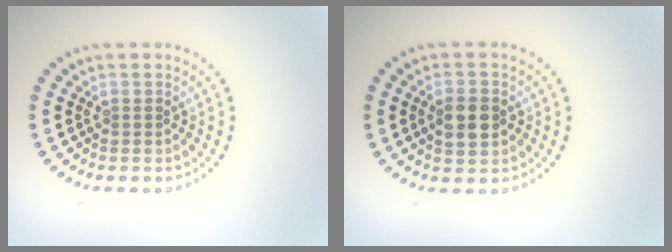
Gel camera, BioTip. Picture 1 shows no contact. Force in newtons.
{"total": 3.4, "press": 3.4, "slide": 0.2}